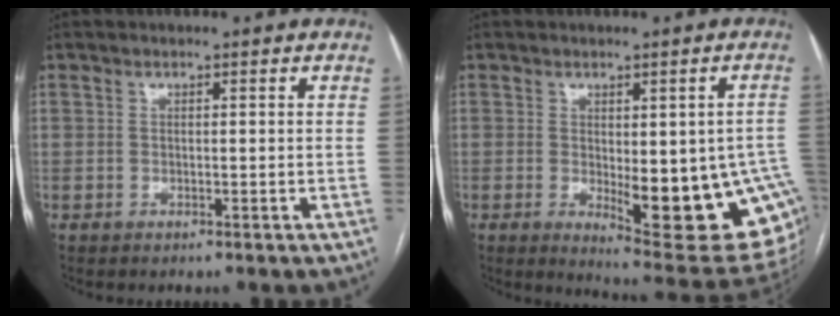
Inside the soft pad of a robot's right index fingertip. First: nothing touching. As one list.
[{"total": 17.3, "force": [-3.4, 5.4, 16.1], "torque": [-0.131, 0.002, -0.021]}]